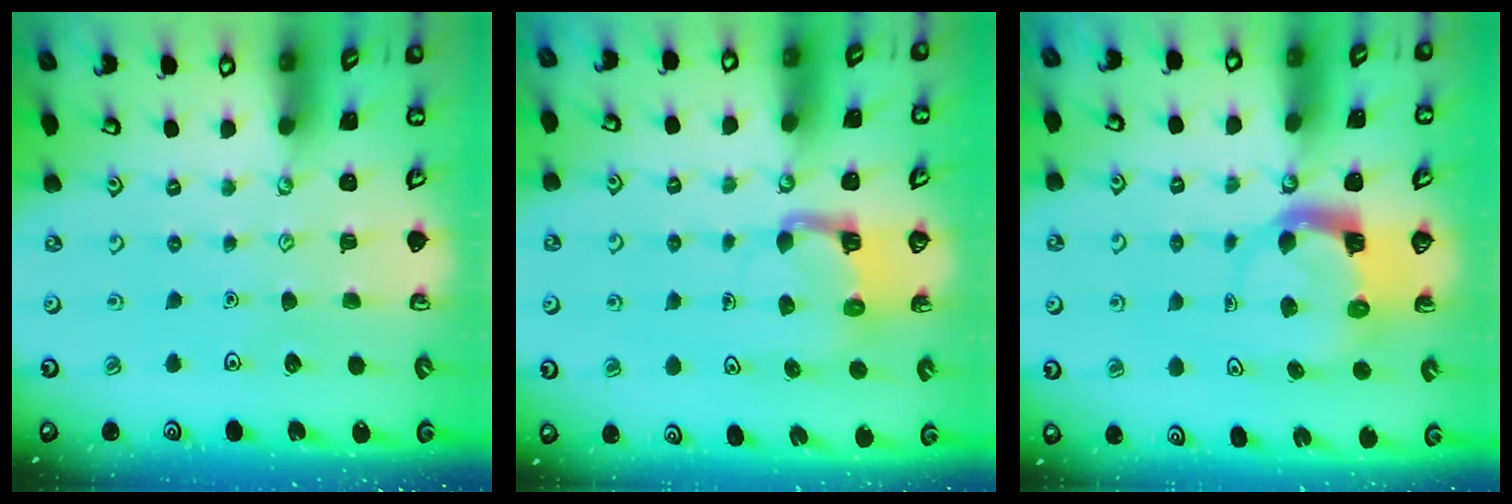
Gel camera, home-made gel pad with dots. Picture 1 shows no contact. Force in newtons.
{"total": 4.2, "press": 4.2, "slide": 0.1}
{"total": 4.1, "press": 4.1, "slide": 0.3}